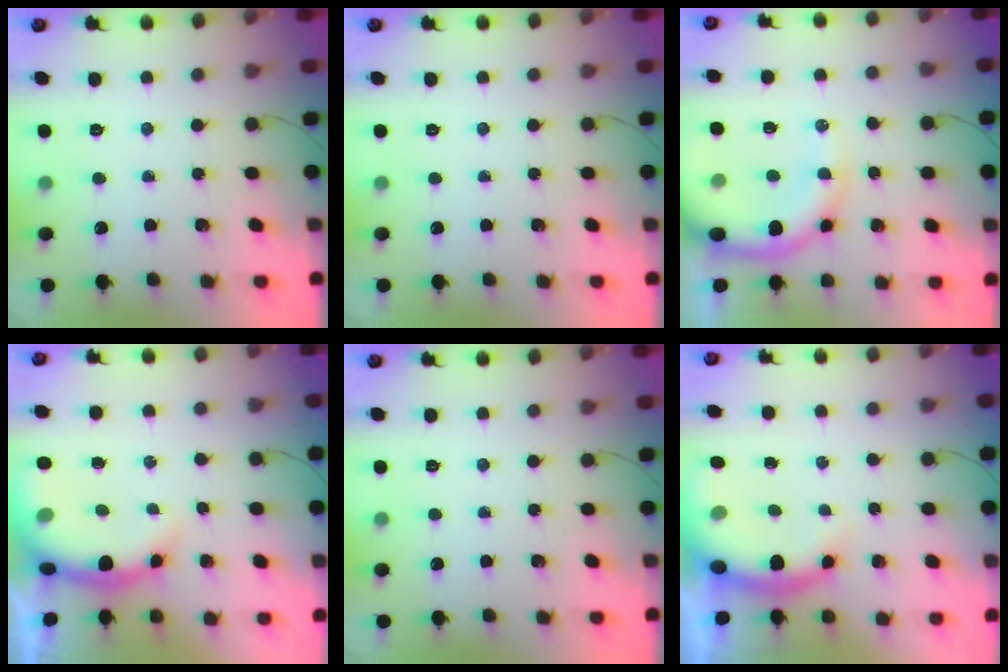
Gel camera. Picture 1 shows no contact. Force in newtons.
{"total": 0.0}
{"total": 13.1, "press": 12.8, "slide": 2.6}
{"total": 9.3, "press": 9.2, "slide": 1.8}
{"total": 0.0}
{"total": 8.2, "press": 8.2, "slide": 0.9}